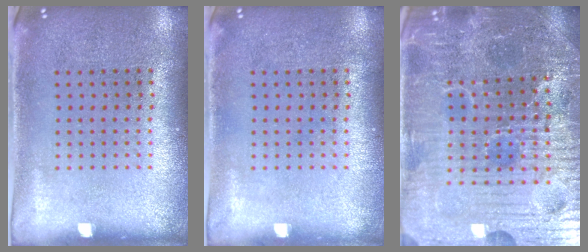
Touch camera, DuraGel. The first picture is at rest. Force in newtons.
{"total": 0.0}
{"total": 6.0, "press": 5.7, "slide": 2.0}